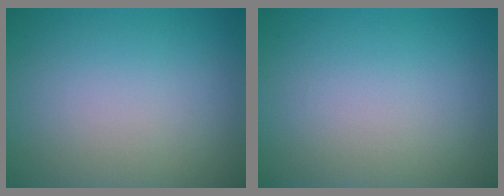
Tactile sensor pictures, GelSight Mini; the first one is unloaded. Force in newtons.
{"total": 0.0}